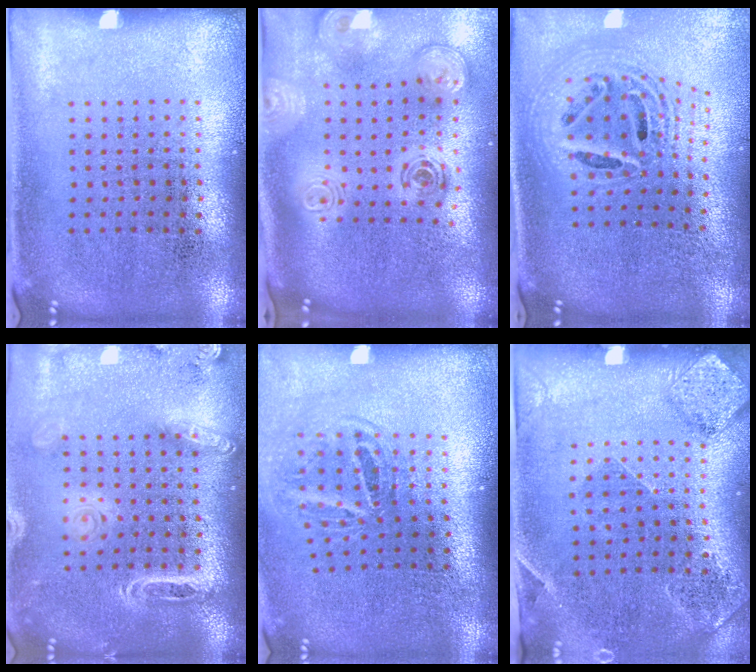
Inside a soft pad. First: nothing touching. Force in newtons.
{"total": 3.1, "press": 2.1, "slide": 2.3}
{"total": 2.3, "press": 1.8, "slide": 1.6}
{"total": 1.9, "press": 1.6, "slide": 1.0}
{"total": 1.8, "press": 1.2, "slide": 1.4}
{"total": 1.6, "press": 1.5, "slide": 0.5}